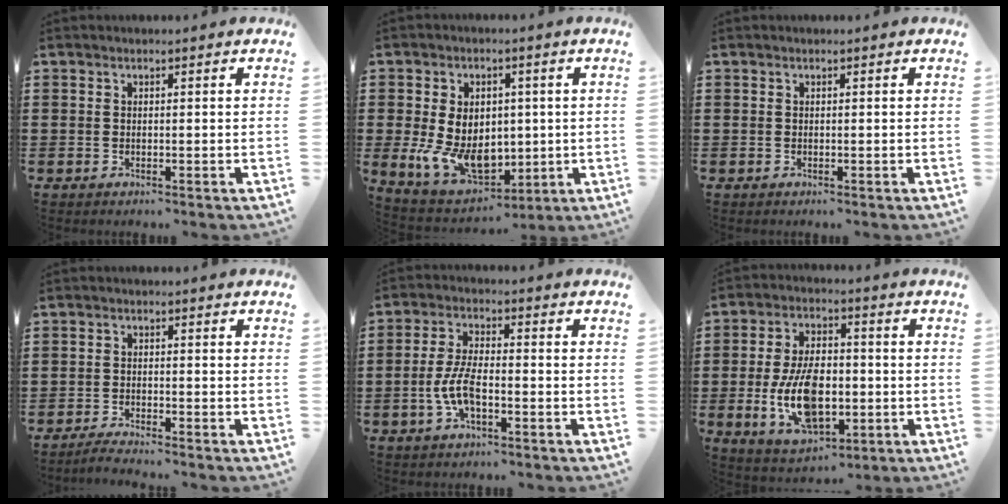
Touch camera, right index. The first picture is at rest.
{"total": 9.9, "force": [-0.6, 7.2, 6.8], "torque": [-0.145, 0.003, -0.009]}
{"total": 0.0}
{"total": 1.7, "force": [-1.6, -0.2, 0.2], "torque": [-0.008, -0.001, -0.032]}
{"total": 6.5, "force": [-1.9, 2.6, 5.7], "torque": [-0.131, -0.003, -0.043]}
{"total": 12.0, "force": [-2.3, 6.6, 9.7], "torque": [-0.191, -0.005, -0.042]}